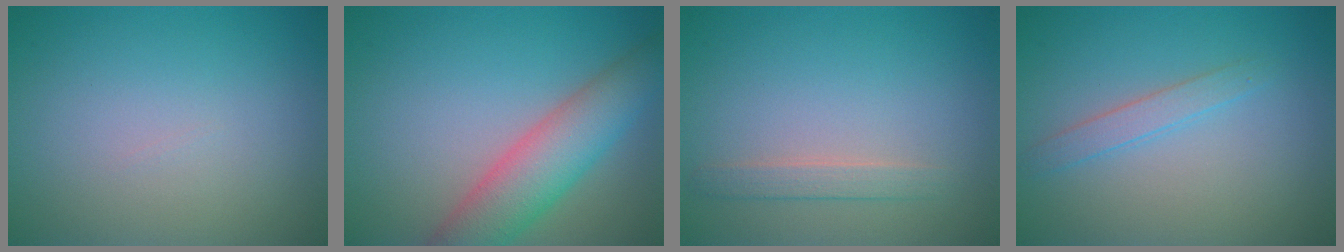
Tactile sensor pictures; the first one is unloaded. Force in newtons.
{"total": 6.4, "press": 6.3, "slide": 0.5}
{"total": 1.5, "press": 1.5, "slide": 0.1}
{"total": 1.6, "press": 1.6, "slide": 0.2}